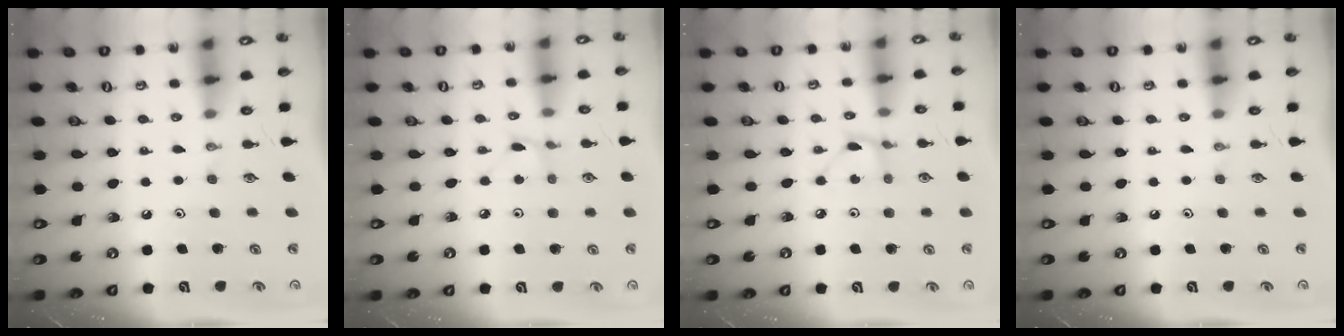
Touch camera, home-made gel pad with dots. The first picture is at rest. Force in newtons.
{"total": 1.3, "press": 1.2, "slide": 0.1}
{"total": 2.9, "press": 2.9, "slide": 0.2}
{"total": 0.0}